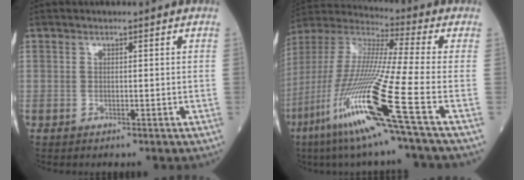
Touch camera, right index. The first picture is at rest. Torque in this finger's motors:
{"motor_torque": [1.85, -0.29, 1.06, 0.21]}